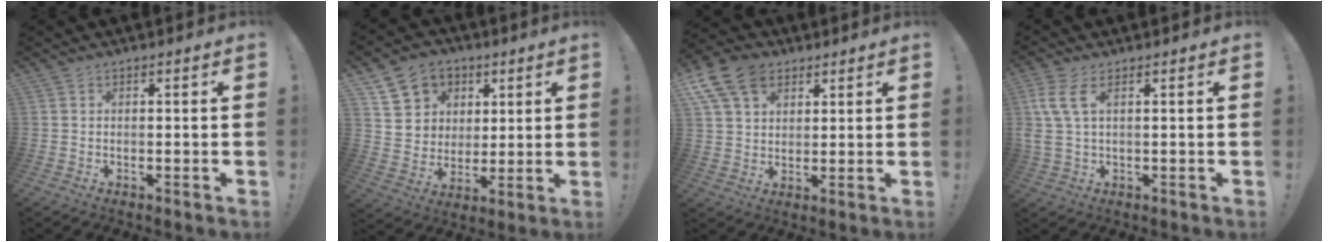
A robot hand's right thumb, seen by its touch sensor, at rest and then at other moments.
{"total": 11.2, "force": [4.8, 9.8, 2.5], "torque": [-0.035, -0.022, 0.103]}
{"total": 13.3, "force": [6.7, 9.2, 6.9], "torque": [-0.121, -0.026, 0.131]}
{"total": 6.8, "force": [2.3, 2.6, 5.8], "torque": [-0.121, -0.008, 0.046]}